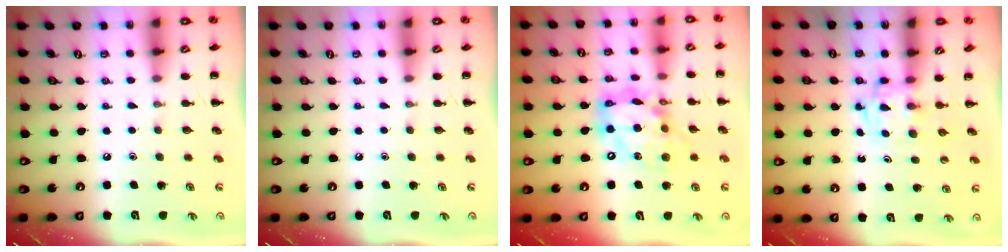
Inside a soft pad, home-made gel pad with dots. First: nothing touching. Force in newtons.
{"total": 0.0}
{"total": 14.0, "press": 13.6, "slide": 3.6}
{"total": 3.4, "press": 3.4, "slide": 0.4}